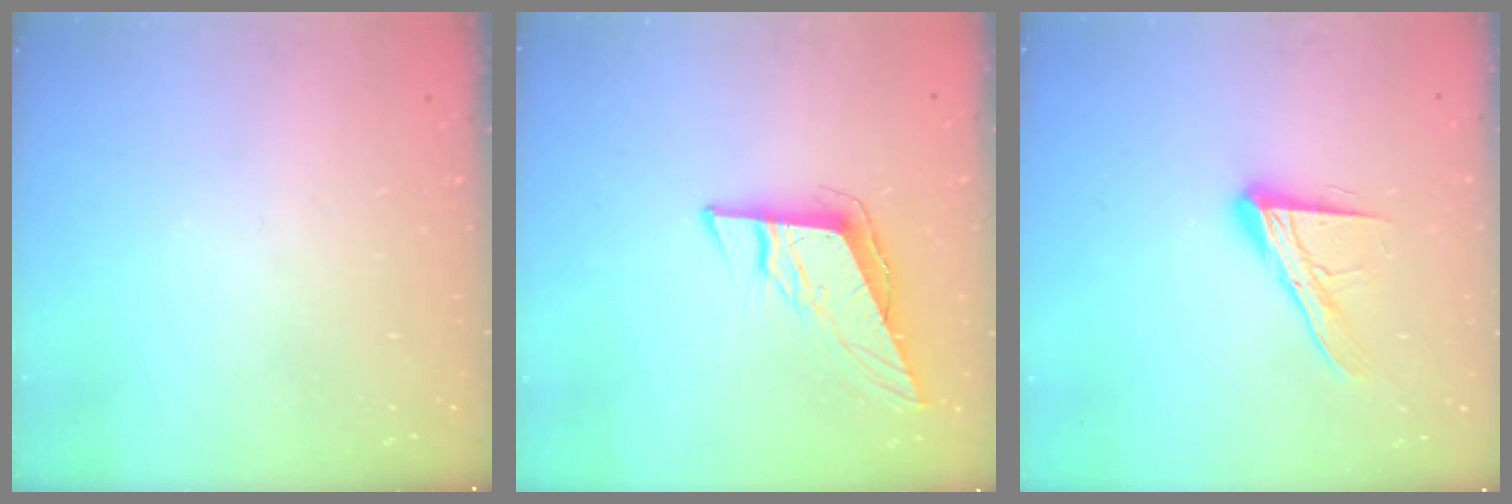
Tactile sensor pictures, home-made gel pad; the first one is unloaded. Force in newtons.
{"total": 10.2, "press": 10.0, "slide": 1.6}
{"total": 14.2, "press": 14.1, "slide": 1.1}